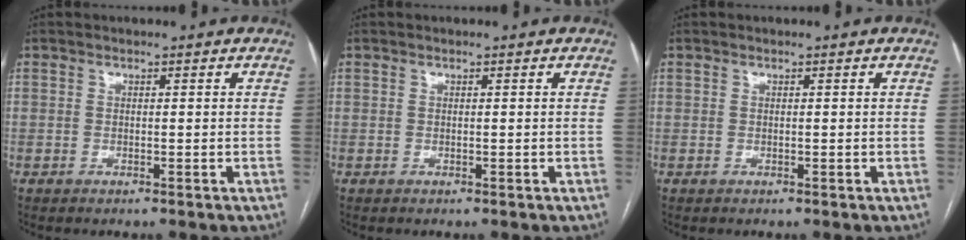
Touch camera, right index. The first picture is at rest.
{"total": 0.0}
{"total": 0.0}